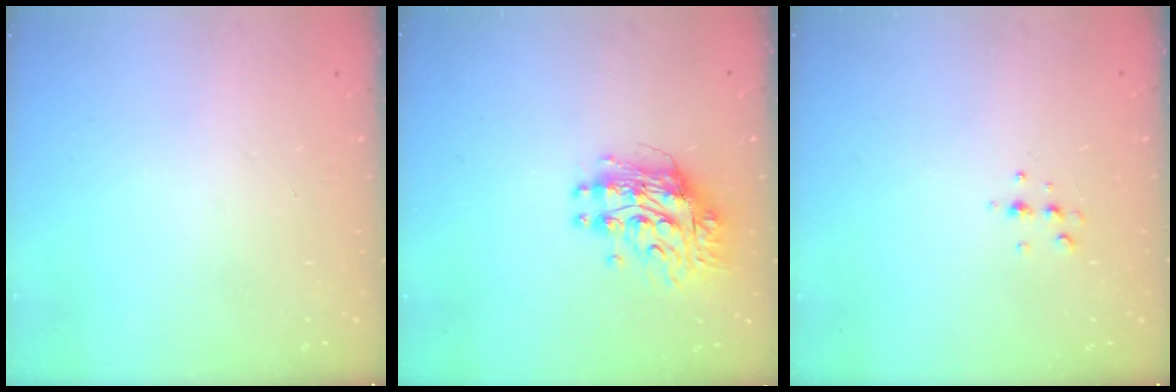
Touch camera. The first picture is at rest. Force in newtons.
{"total": 10.4, "press": 10.4, "slide": 0.9}
{"total": 4.7, "press": 4.6, "slide": 0.6}